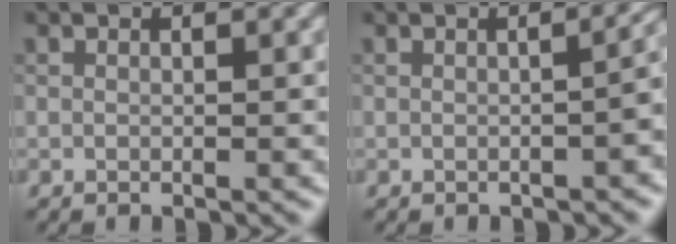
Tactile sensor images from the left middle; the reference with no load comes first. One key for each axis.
{"total": 3.5, "fx": -0.8, "fy": 1.6, "fz": 3.0, "tx": -0.023, "ty": 0.005, "tz": -0.009}